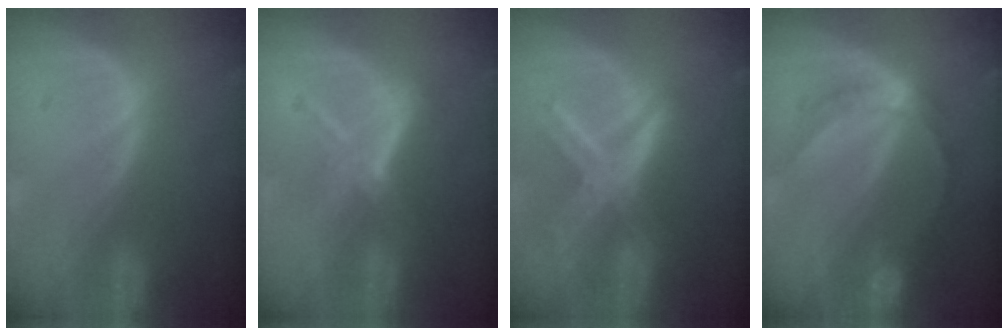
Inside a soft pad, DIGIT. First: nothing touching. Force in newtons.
{"total": 4.9, "press": 4.8, "slide": 0.9}
{"total": 8.5, "press": 7.3, "slide": 4.2}
{"total": 6.7, "press": 5.7, "slide": 3.4}